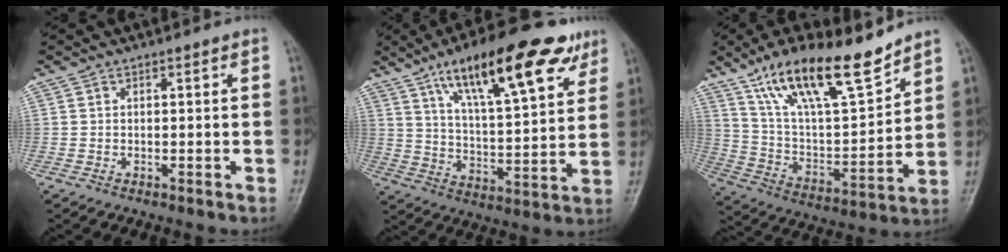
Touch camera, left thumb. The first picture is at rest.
{"total": 21.7, "force": [12.4, 6.6, 16.6], "torque": [-0.232, -0.031, 0.200]}
{"total": 19.7, "force": [13.8, 5.6, 12.8], "torque": [-0.192, -0.061, 0.253]}